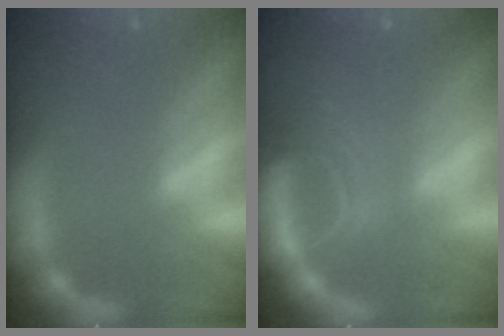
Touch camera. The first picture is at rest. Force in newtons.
{"total": 5.5}